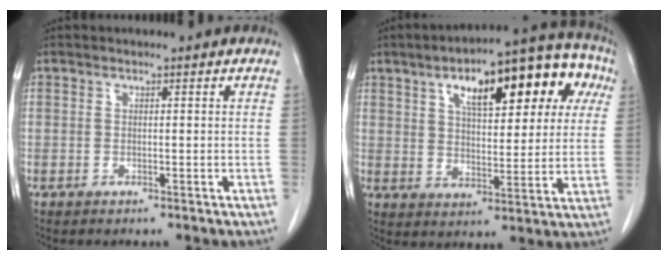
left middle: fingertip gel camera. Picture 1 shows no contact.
{"total": 19.0, "force": [7.9, 6.8, 15.8], "torque": [-0.218, 0.050, 0.113]}